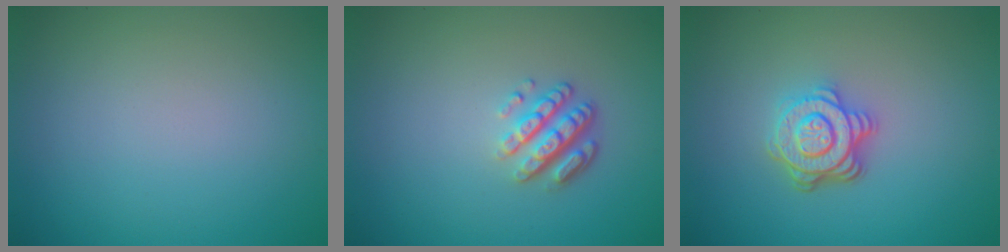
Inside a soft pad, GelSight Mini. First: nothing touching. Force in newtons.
{"total": 3.4, "press": 2.6, "slide": 2.3}
{"total": 4.3, "press": 3.4, "slide": 2.7}